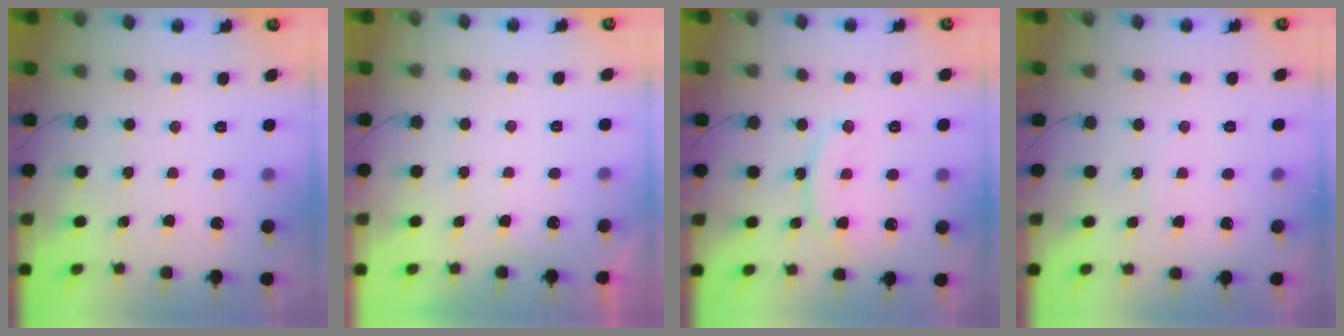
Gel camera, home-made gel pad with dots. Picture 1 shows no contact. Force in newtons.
{"total": 3.3, "press": 3.3, "slide": 0.7}
{"total": 14.1, "press": 14.1, "slide": 1.1}
{"total": 3.7, "press": 3.7, "slide": 0.3}